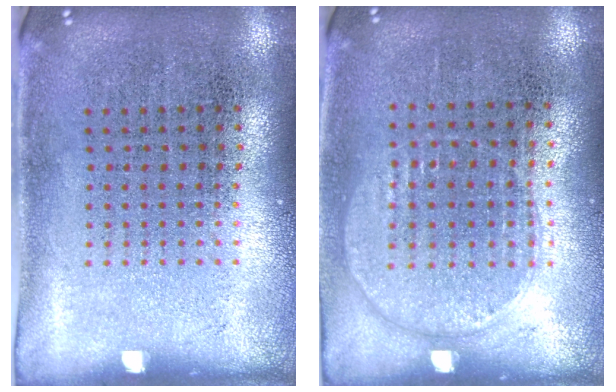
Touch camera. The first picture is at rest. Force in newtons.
{"total": 0.9, "press": 0.8, "slide": 0.4}